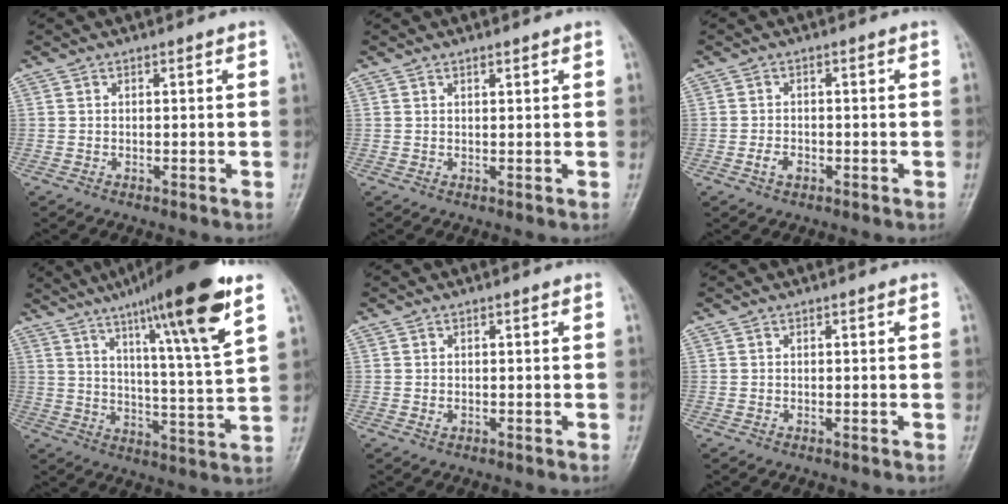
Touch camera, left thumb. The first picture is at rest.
{"total": 1.1, "force": [0.9, 0.2, 0.6], "torque": [-0.010, -0.005, 0.015]}
{"total": 2.3, "force": [-0.9, 1.5, 1.4], "torque": [-0.025, 0.005, -0.017]}
{"total": 20.6, "force": [12.0, 1.6, 16.7], "torque": [-0.241, -0.047, 0.183]}
{"total": 1.0, "force": [0.1, 0.7, 0.8], "torque": [-0.008, 0.000, 0.004]}
{"total": 0.0}